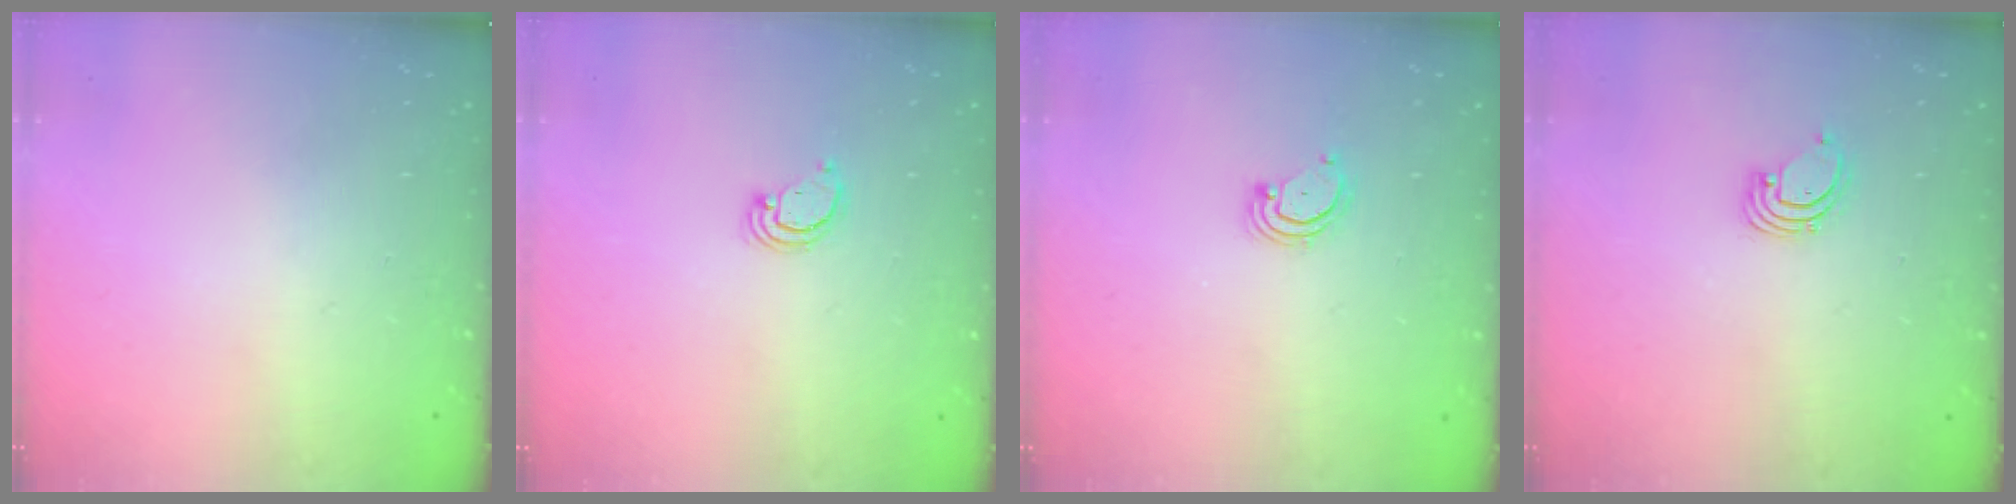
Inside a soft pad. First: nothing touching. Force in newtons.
{"total": 2.6, "press": 2.6, "slide": 0.2}
{"total": 2.5, "press": 2.5, "slide": 0.3}
{"total": 1.4, "press": 1.4, "slide": 0.1}